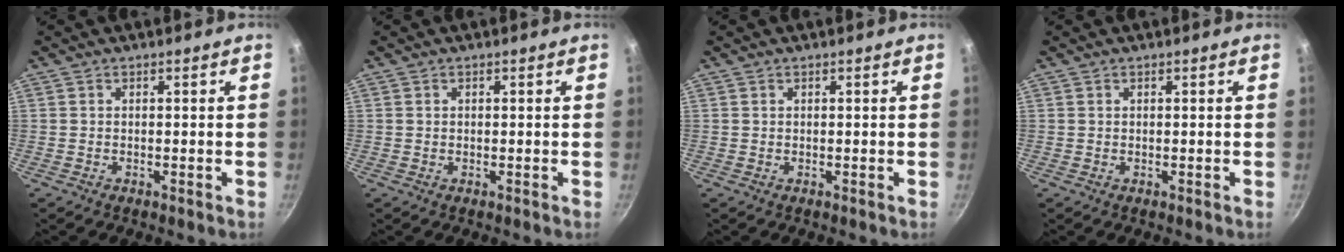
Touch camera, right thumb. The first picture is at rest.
{"total": 0.0}
{"total": 0.0}
{"total": 0.0}